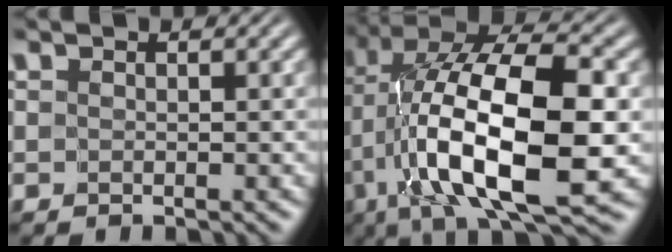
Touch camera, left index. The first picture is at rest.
{"total": 15.0, "force": [-2.1, 6.5, 13.4], "torque": [-0.243, 0.011, -0.040]}